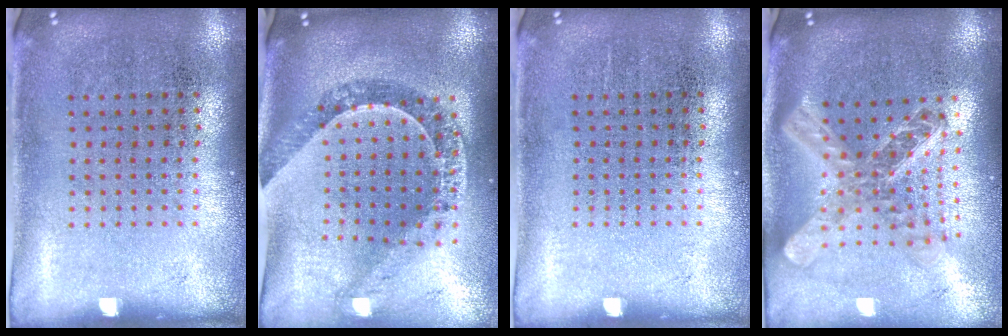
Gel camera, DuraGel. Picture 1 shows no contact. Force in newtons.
{"total": 1.2, "press": 1.1, "slide": 0.3}
{"total": 0.0}
{"total": 2.5, "press": 1.9, "slide": 1.5}